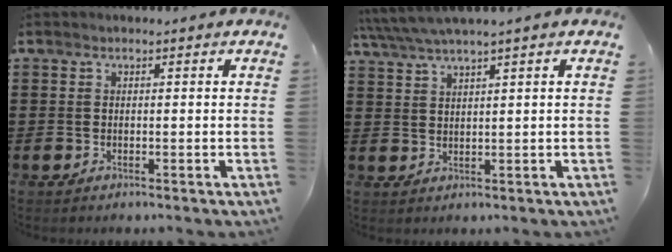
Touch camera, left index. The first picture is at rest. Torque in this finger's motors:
{"motor_torque": [0.82, 0.71, 0.78, 0.21]}